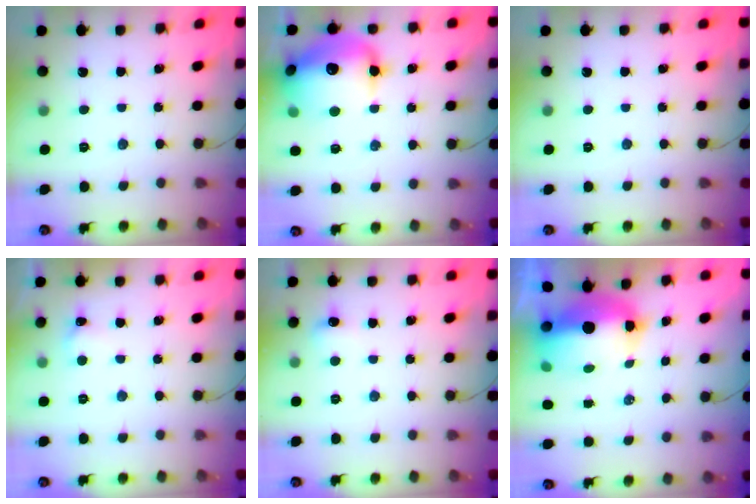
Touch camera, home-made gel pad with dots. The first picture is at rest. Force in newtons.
{"total": 20.1, "press": 20.0, "slide": 2.5}
{"total": 0.0}
{"total": 5.5, "press": 5.3, "slide": 1.4}
{"total": 4.6, "press": 4.0, "slide": 2.3}
{"total": 12.4, "press": 12.1, "slide": 2.6}